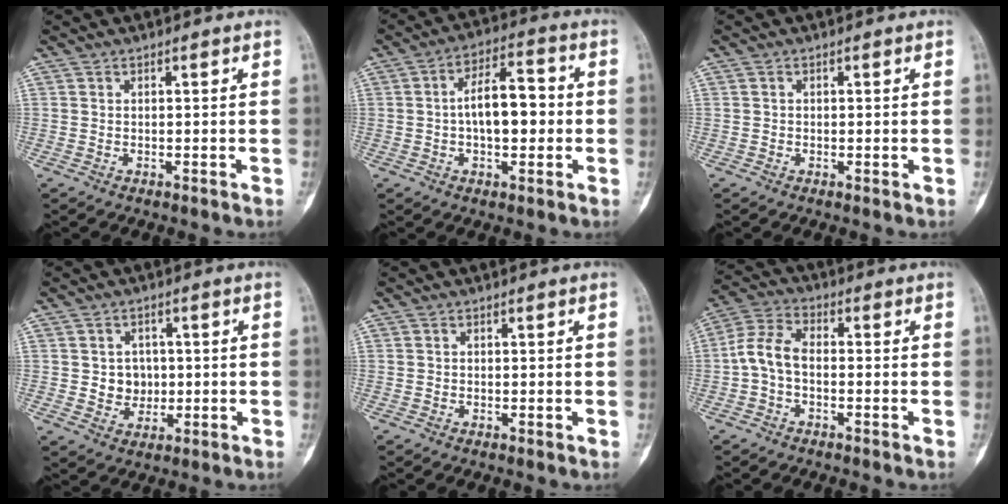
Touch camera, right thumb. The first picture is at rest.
{"total": 10.5, "force": [-0.2, 5.3, 9.1], "torque": [-0.128, 0.026, -0.008]}
{"total": 0.7, "force": [-0.1, 0.6, 0.2], "torque": [0.001, 0.001, -0.005]}
{"total": 5.1, "force": [0.2, 4.6, 2.2], "torque": [-0.006, 0.003, 0.007]}
{"total": 0.5, "force": [0.0, 0.5, 0.2], "torque": [0.001, 0.000, -0.003]}
{"total": 7.0, "force": [-1.1, 4.3, 5.4], "torque": [-0.109, 0.024, -0.035]}